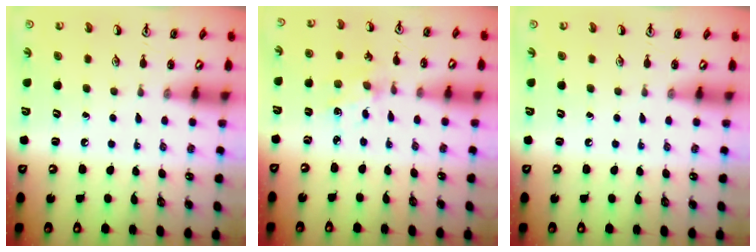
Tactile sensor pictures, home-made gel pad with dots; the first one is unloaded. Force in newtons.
{"total": 2.4, "press": 2.4, "slide": 0.0}
{"total": 0.0}